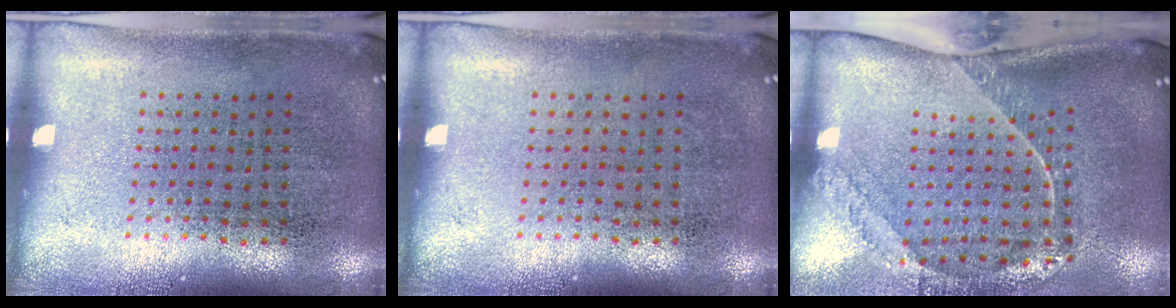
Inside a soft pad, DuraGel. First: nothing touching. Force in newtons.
{"total": 0.0}
{"total": 2.5, "press": 1.7, "slide": 1.8}